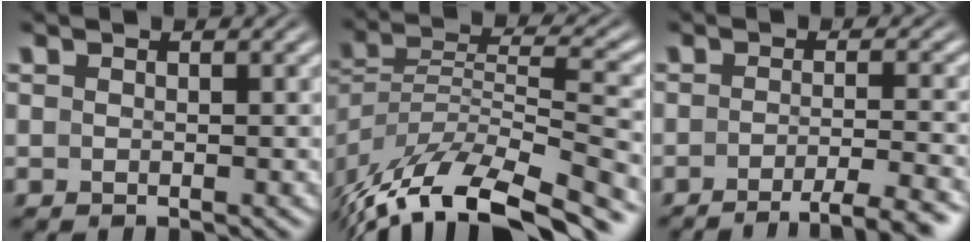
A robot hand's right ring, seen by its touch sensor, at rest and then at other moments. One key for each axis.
{"total": 9.9, "fx": -5.7, "fy": 4.6, "fz": 6.6, "tx": -0.141, "ty": -0.046, "tz": -0.065}
{"total": 5.6, "fx": -4.6, "fy": 1.0, "fz": 3.1, "tx": -0.037, "ty": -0.007, "tz": -0.069}